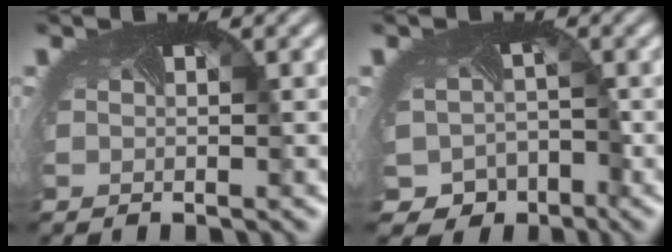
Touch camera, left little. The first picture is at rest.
{"total": 6.9, "force": [-3.8, 5.6, 1.2], "torque": [-0.011, -0.038, -0.055]}